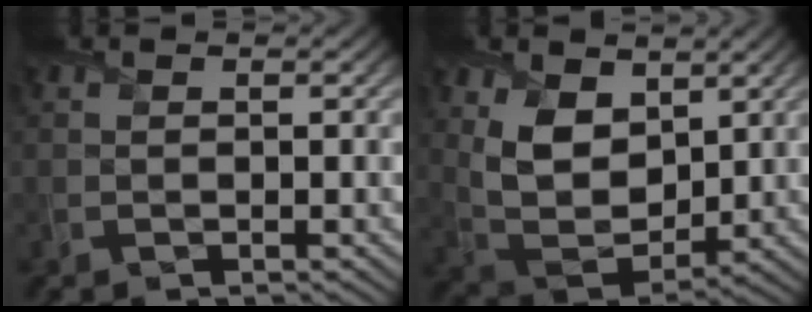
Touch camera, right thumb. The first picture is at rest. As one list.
[{"total": 8.9, "force": [3.8, 5.6, 5.8], "torque": [-0.141, -0.012, 0.072]}]